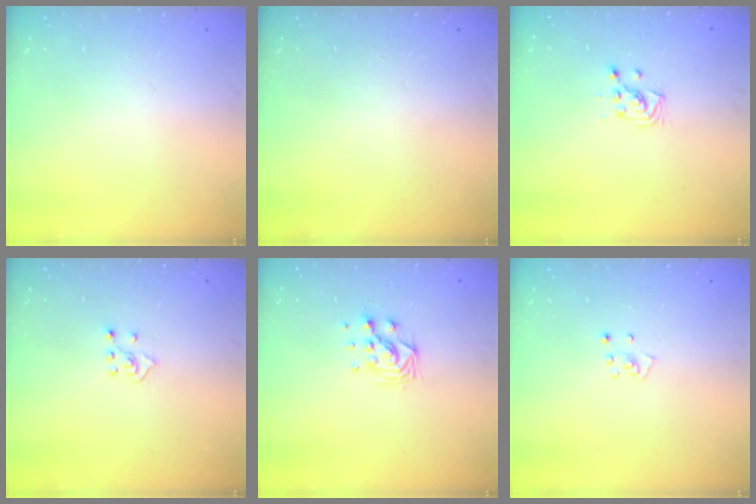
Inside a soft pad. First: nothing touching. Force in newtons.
{"total": 0.0}
{"total": 3.6, "press": 3.6, "slide": 0.2}
{"total": 2.3, "press": 2.3, "slide": 0.5}
{"total": 7.9, "press": 7.9, "slide": 0.5}
{"total": 3.5, "press": 3.5, "slide": 0.3}